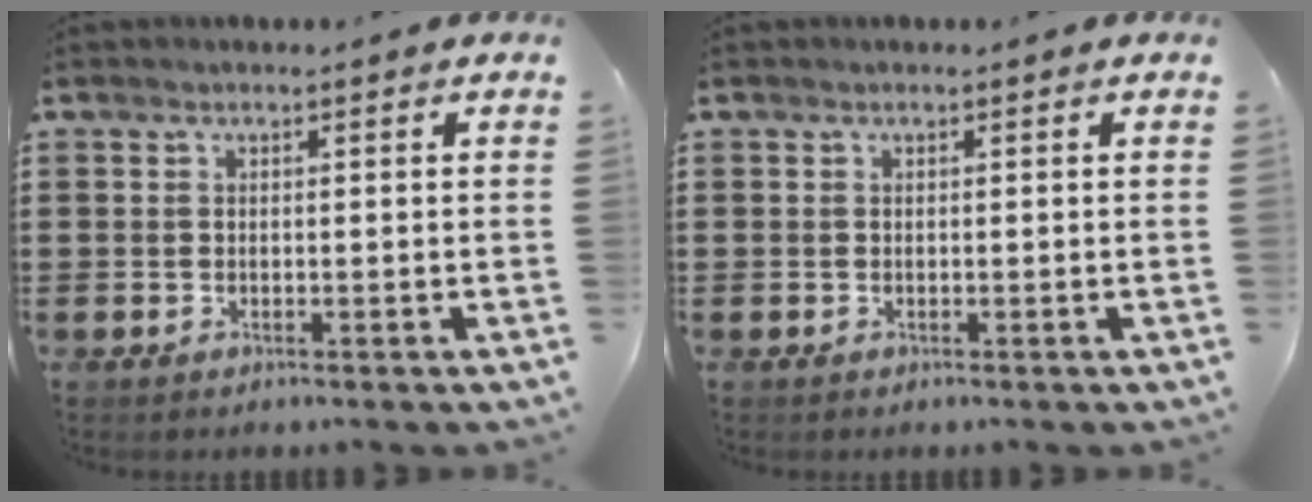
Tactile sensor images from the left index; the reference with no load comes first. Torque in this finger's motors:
{"motor_torque": [0.00, 0.00, 0.00, 0.00]}